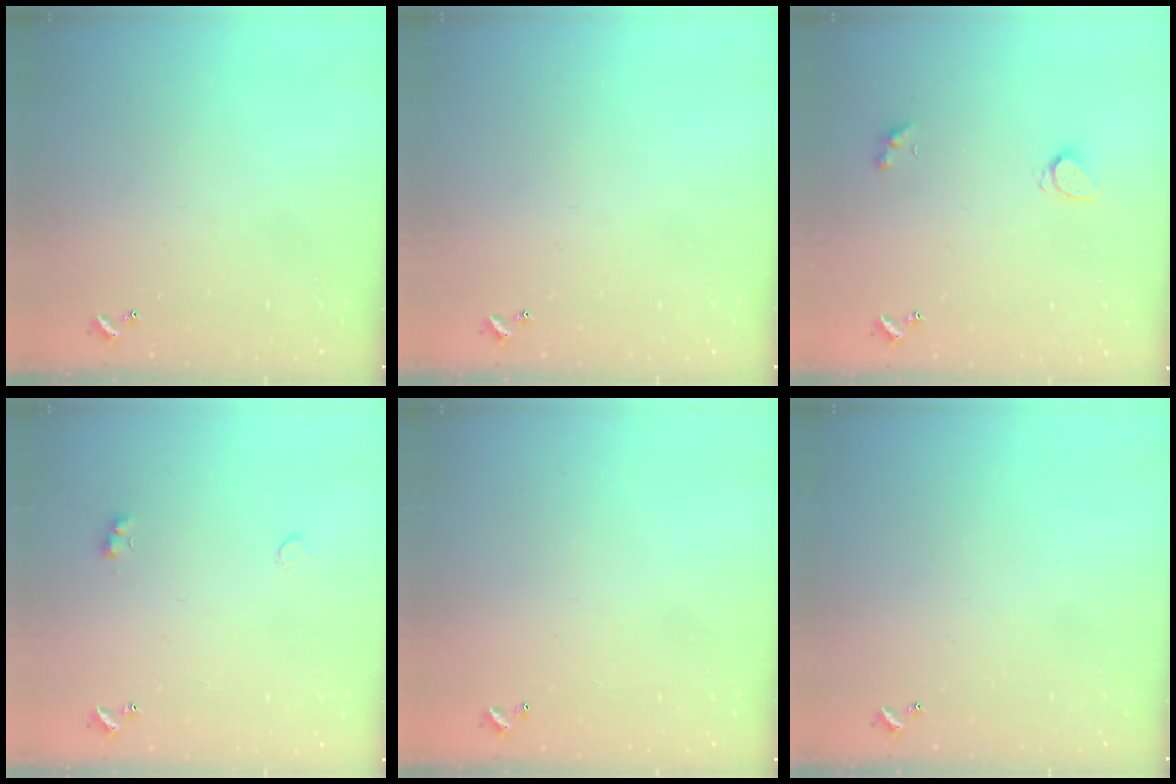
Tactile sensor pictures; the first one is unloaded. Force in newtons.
{"total": 0.0}
{"total": 2.1, "press": 2.0, "slide": 0.4}
{"total": 3.8, "press": 3.7, "slide": 0.6}
{"total": 2.8, "press": 2.8, "slide": 0.1}
{"total": 0.0}